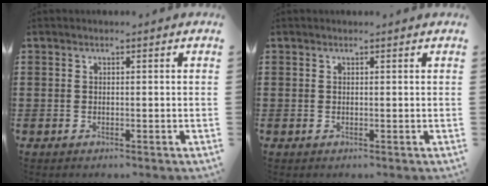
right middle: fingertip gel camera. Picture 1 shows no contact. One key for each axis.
{"total": 0.0}